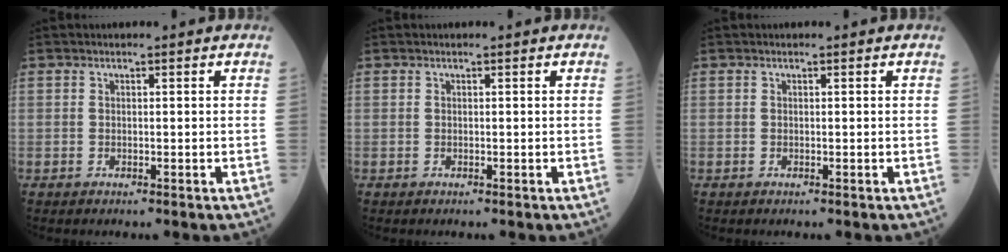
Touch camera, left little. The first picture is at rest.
{"total": 0.0}
{"total": 0.0}